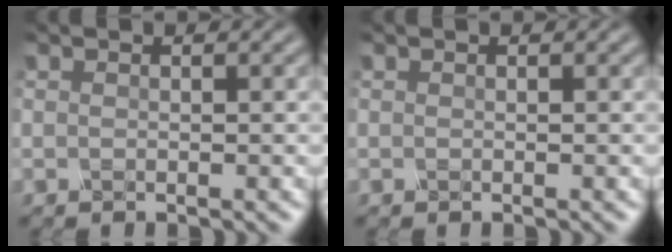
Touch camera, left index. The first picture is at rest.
{"total": 0.0}